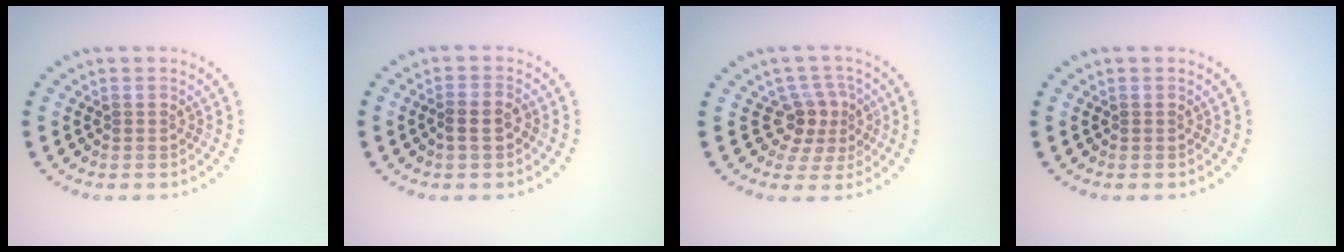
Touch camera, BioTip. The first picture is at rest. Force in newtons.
{"total": 1.6, "press": 1.4, "slide": 0.8}
{"total": 3.0, "press": 2.4, "slide": 1.9}
{"total": 0.0}